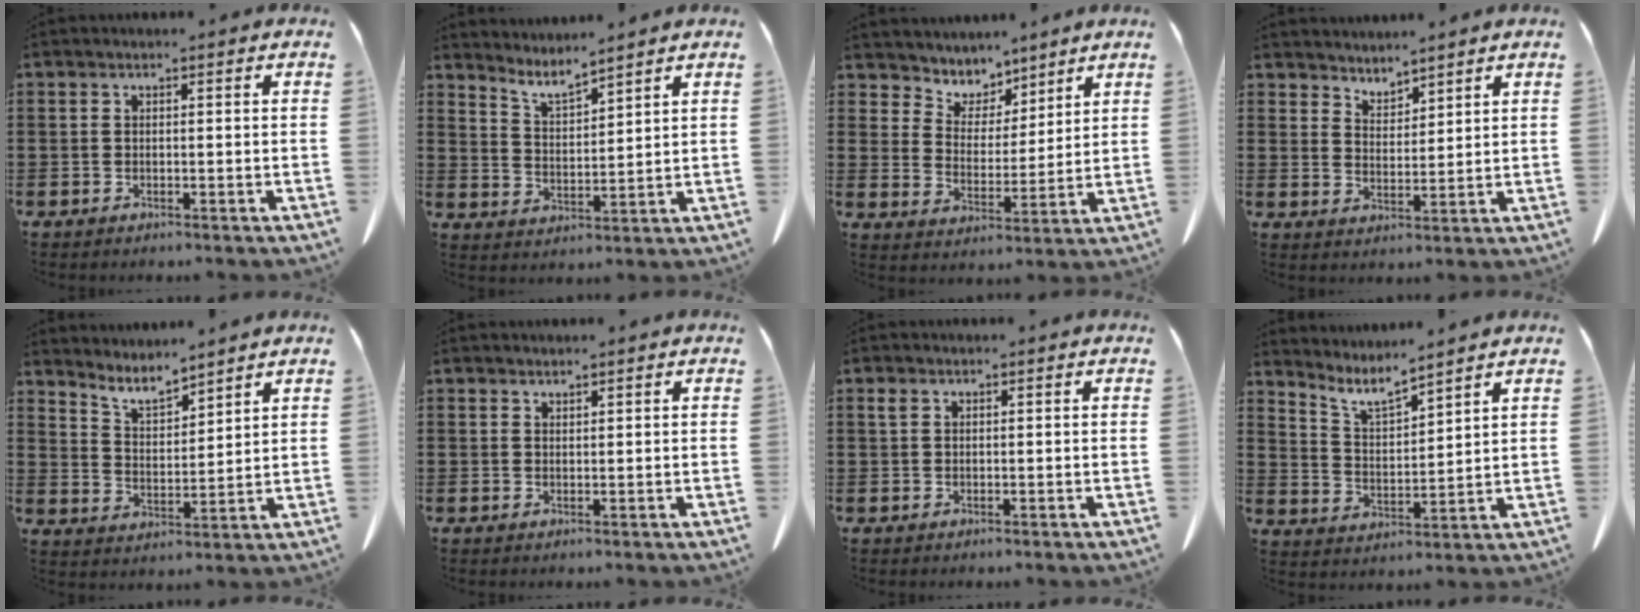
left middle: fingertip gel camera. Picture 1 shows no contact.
{"total": 4.0, "force": [3.9, -0.2, 1.1], "torque": [-0.035, -0.023, 0.068]}
{"total": 5.3, "force": [4.6, 2.5, -0.4], "torque": [-0.028, -0.033, 0.081]}
{"total": 3.2, "force": [3.1, 0.2, -0.6], "torque": [-0.001, -0.015, 0.058]}
{"total": 5.2, "force": [5.0, 0.6, 1.5], "torque": [-0.047, -0.024, 0.089]}
{"total": 1.0, "force": [1.0, 0.1, 0.1], "torque": [-0.003, -0.001, 0.020]}
{"total": 0.9, "force": [0.5, 0.4, 0.6], "torque": [-0.015, 0.003, 0.008]}
{"total": 6.1, "force": [5.4, 0.9, 2.8], "torque": [-0.071, -0.026, 0.094]}